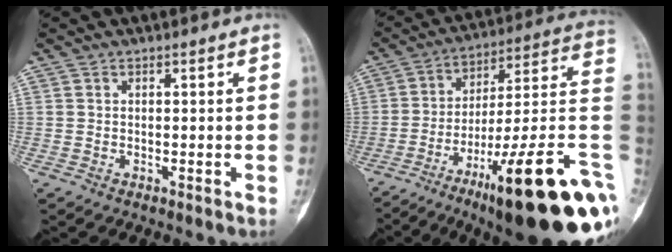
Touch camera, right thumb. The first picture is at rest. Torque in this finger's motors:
{"motor_torque": [3.68, 1.33, 1.31, -1.47, 0.62]}